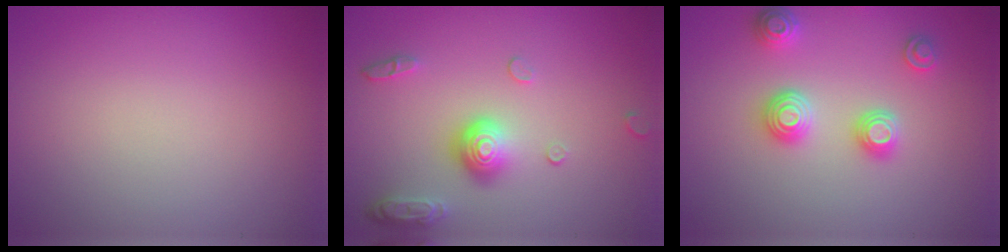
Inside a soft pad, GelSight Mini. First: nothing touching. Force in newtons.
{"total": 3.8, "press": 2.9, "slide": 2.4}
{"total": 3.1, "press": 3.0, "slide": 0.4}